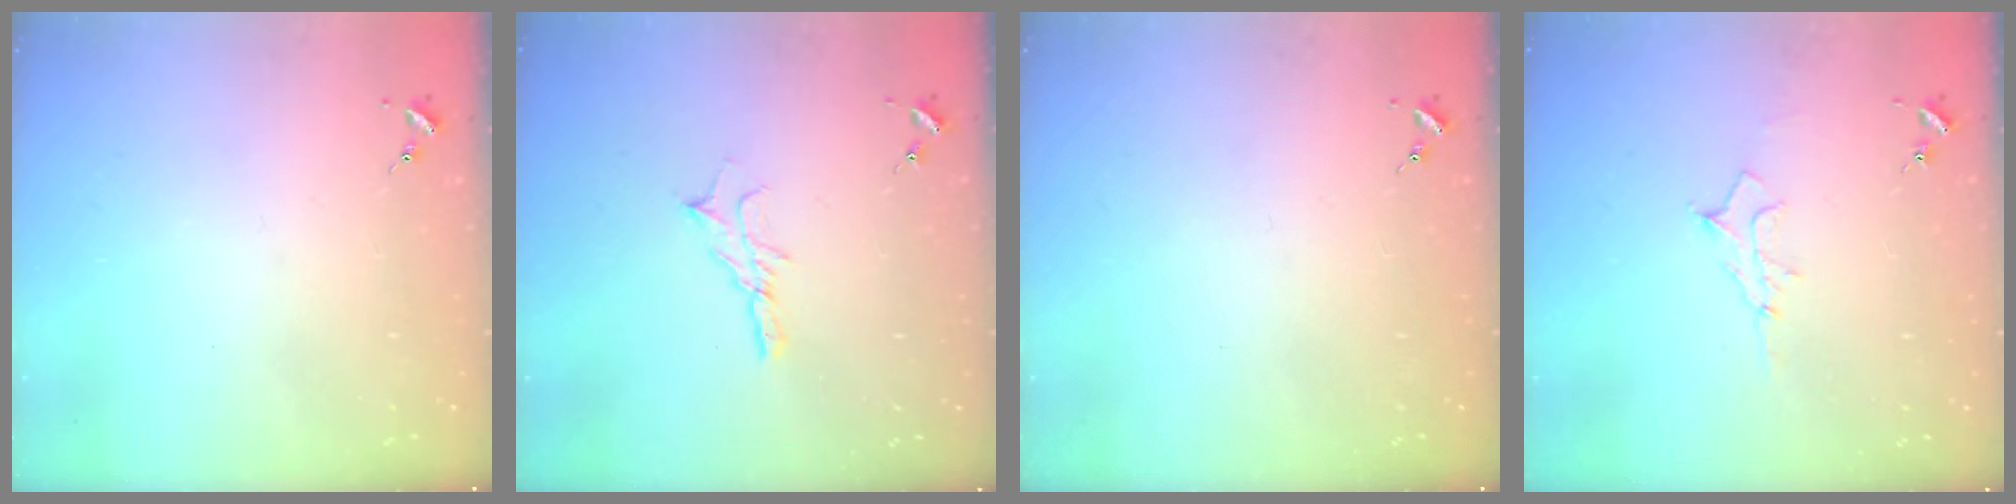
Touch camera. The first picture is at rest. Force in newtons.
{"total": 7.3, "press": 7.3, "slide": 0.4}
{"total": 0.0}
{"total": 8.2, "press": 8.2, "slide": 1.0}